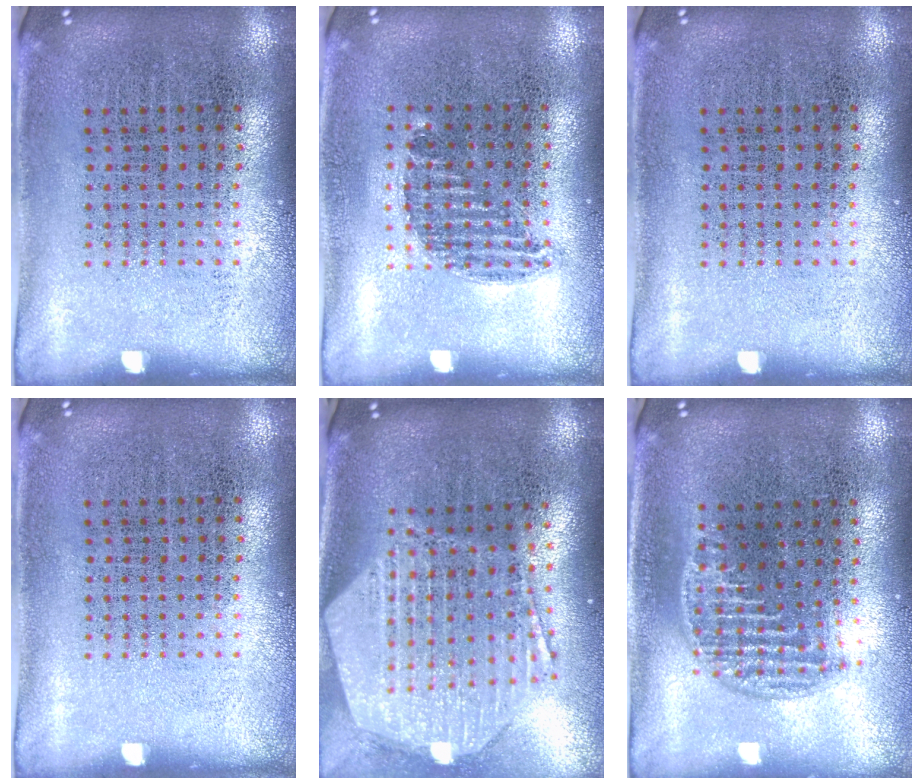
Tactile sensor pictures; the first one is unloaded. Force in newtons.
{"total": 0.8, "press": 0.7, "slide": 0.5}
{"total": 0.0}
{"total": 0.0}
{"total": 3.0, "press": 2.4, "slide": 1.8}
{"total": 1.3, "press": 1.1, "slide": 0.6}